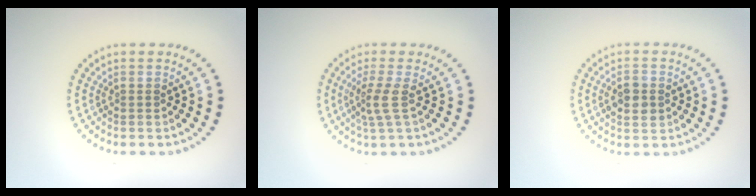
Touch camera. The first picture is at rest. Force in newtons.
{"total": 2.4, "press": 1.7, "slide": 1.8}
{"total": 2.7, "press": 2.7, "slide": 0.1}